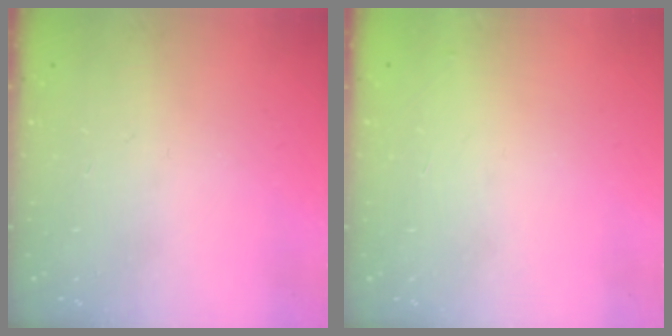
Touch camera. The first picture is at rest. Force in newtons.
{"total": 2.9, "press": 2.9, "slide": 0.1}